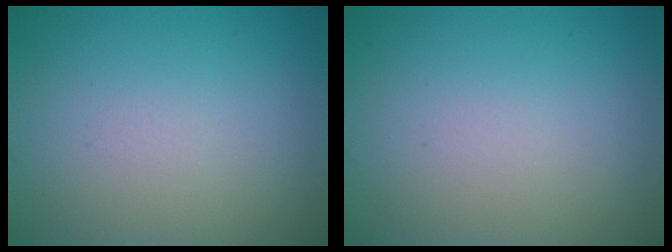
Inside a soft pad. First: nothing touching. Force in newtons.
{"total": 0.0}